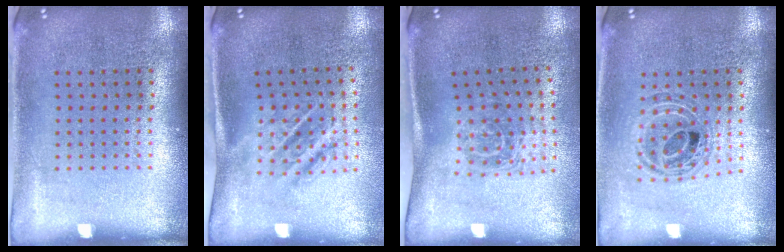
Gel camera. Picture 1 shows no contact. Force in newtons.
{"total": 1.7, "press": 1.2, "slide": 1.2}
{"total": 1.7, "press": 1.2, "slide": 1.2}
{"total": 0.7, "press": 0.7, "slide": 0.2}